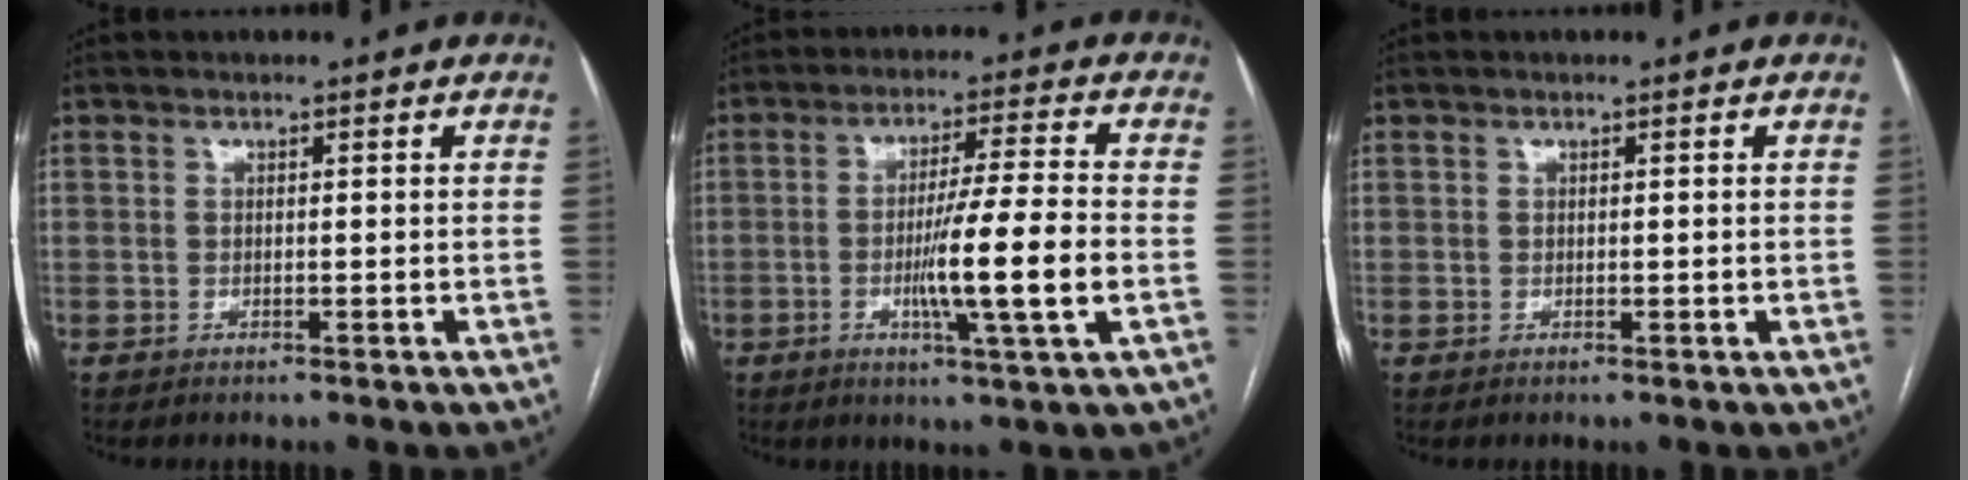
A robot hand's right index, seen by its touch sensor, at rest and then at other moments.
{"total": 11.1, "force": [-2.4, -0.7, 10.8], "torque": [-0.188, -0.011, -0.045]}
{"total": 0.6, "force": [0.2, 0.5, 0.1], "torque": [0.003, 0.002, 0.004]}